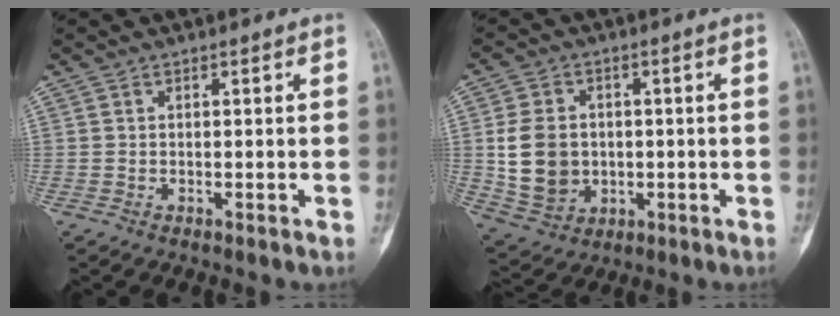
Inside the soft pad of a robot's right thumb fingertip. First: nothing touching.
{"total": 10.5, "force": [0.1, 8.4, 6.2], "torque": [-0.101, 0.001, 0.016]}